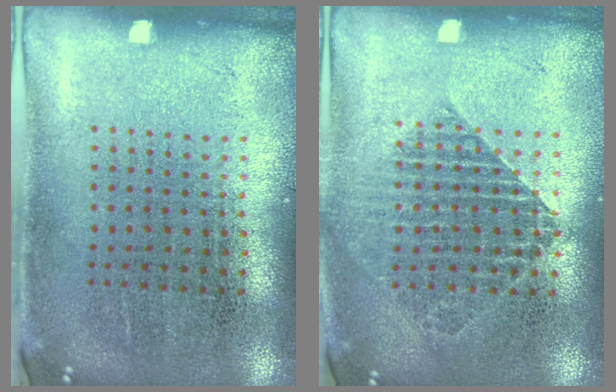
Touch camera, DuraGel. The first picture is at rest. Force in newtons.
{"total": 1.4, "press": 1.3, "slide": 0.5}